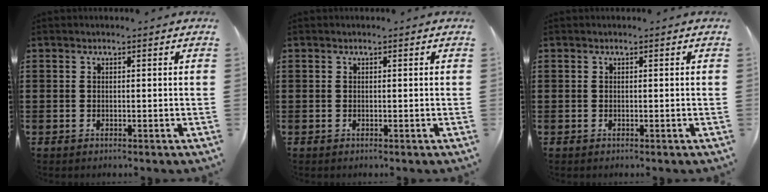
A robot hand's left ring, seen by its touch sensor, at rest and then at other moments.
{"total": 0.0}
{"total": 0.0}